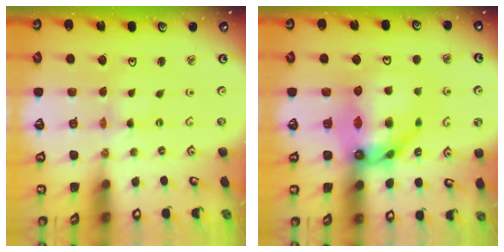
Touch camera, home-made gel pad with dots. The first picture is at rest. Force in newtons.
{"total": 17.7, "press": 17.6, "slide": 1.8}